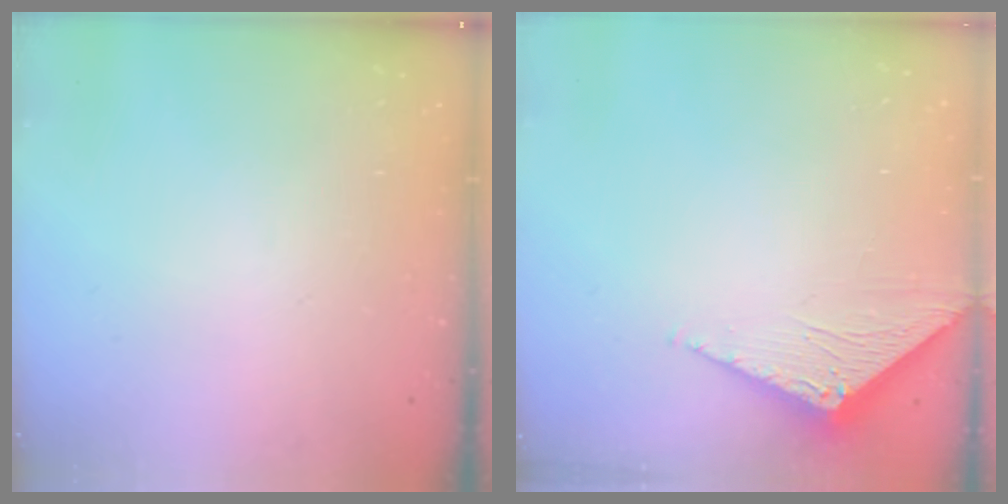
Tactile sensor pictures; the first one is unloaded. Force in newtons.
{"total": 3.0, "press": 3.0, "slide": 0.2}